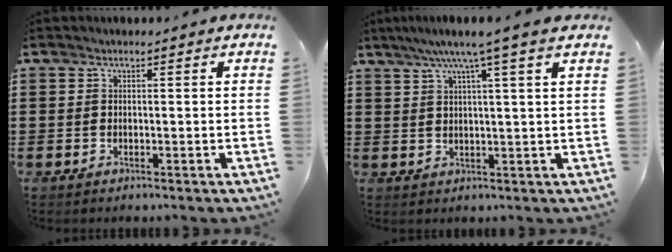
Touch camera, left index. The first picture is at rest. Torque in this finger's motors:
{"motor_torque": [2.14, 0.00, 0.78, 0.21]}